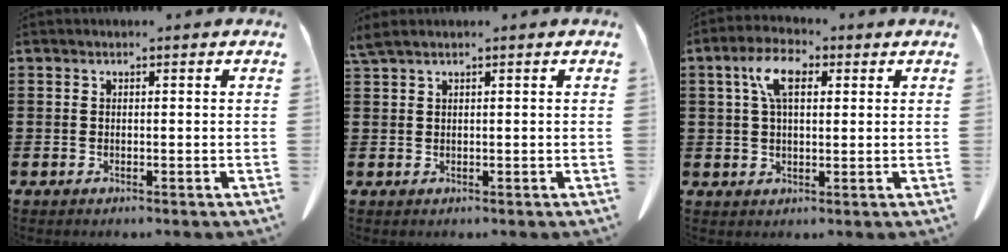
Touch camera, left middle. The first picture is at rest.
{"total": 1.4, "force": [1.0, 0.1, 0.9], "torque": [-0.022, -0.001, 0.021]}
{"total": 6.7, "force": [2.6, 3.0, 5.3], "torque": [-0.116, 0.012, 0.046]}